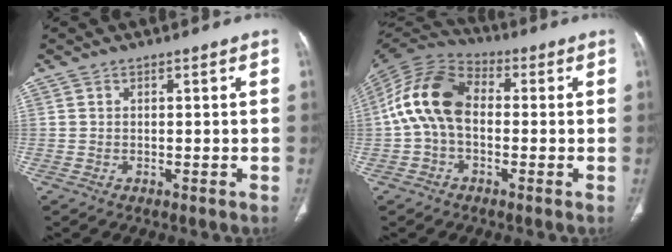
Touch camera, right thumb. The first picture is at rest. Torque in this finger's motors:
{"motor_torque": [1.85, 2.54, 0.91, -0.82, 0.19]}